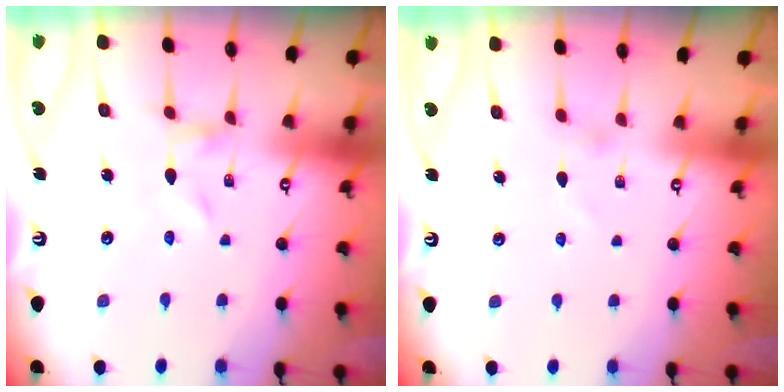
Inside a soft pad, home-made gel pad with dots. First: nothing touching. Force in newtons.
{"total": 0.6, "press": 0.5, "slide": 0.3}